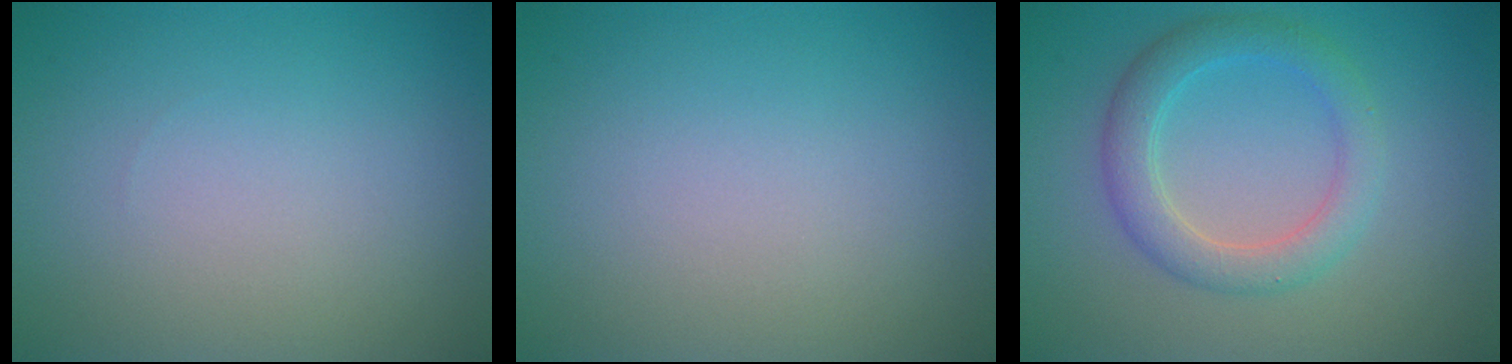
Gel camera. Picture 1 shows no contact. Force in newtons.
{"total": 0.0}
{"total": 3.6, "press": 3.6, "slide": 0.1}